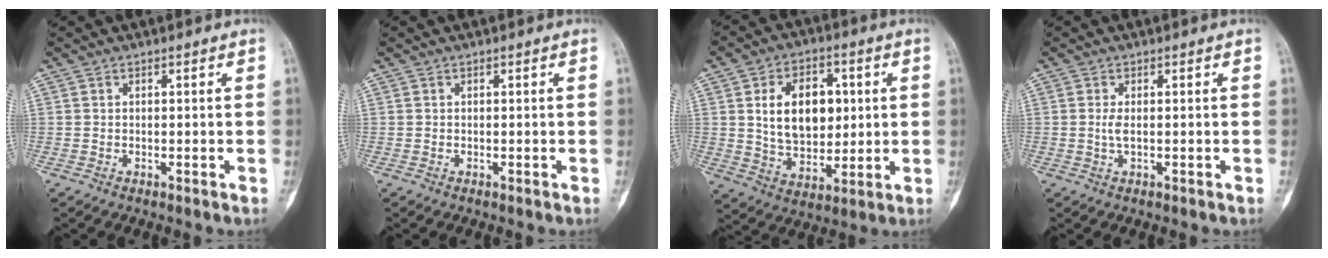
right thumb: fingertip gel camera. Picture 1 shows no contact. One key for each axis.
{"total": 0.0}
{"total": 14.5, "fx": 2.6, "fy": 9.8, "fz": 10.4, "tx": -0.122, "ty": -0.008, "tz": 0.050}
{"total": 1.7, "fx": 0.1, "fy": 0.5, "fz": 1.6, "tx": -0.044, "ty": -0.002, "tz": 0.006}